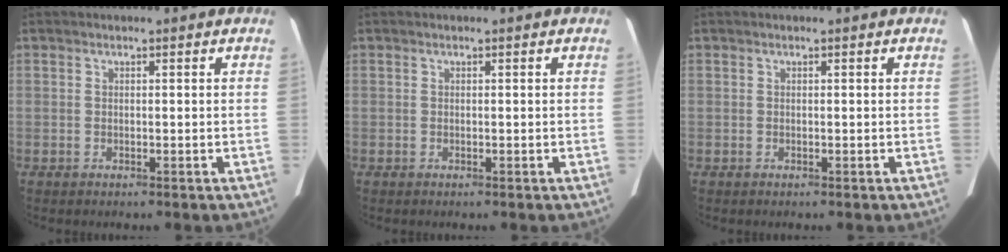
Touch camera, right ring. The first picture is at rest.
{"total": 0.0}
{"total": 0.0}